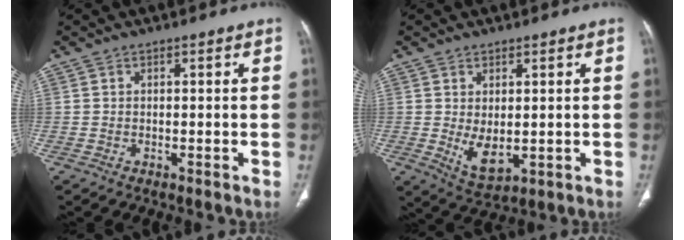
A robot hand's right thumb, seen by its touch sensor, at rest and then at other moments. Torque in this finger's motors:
{"motor_torque": [-0.51, 0.56, 0.63, 0.19, 0.12]}